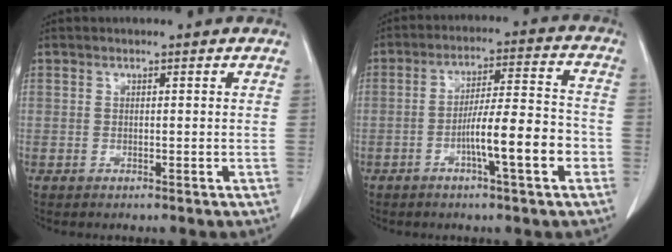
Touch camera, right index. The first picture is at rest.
{"total": 10.2, "force": [-3.7, 0.8, 9.5], "torque": [-0.153, 0.013, -0.058]}